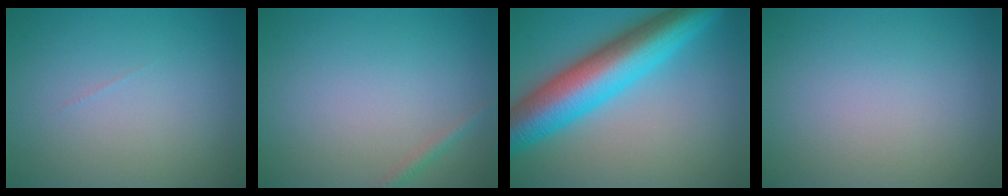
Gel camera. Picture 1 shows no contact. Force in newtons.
{"total": 0.9, "press": 0.9, "slide": 0.0}
{"total": 10.6, "press": 10.6, "slide": 0.2}
{"total": 0.0}